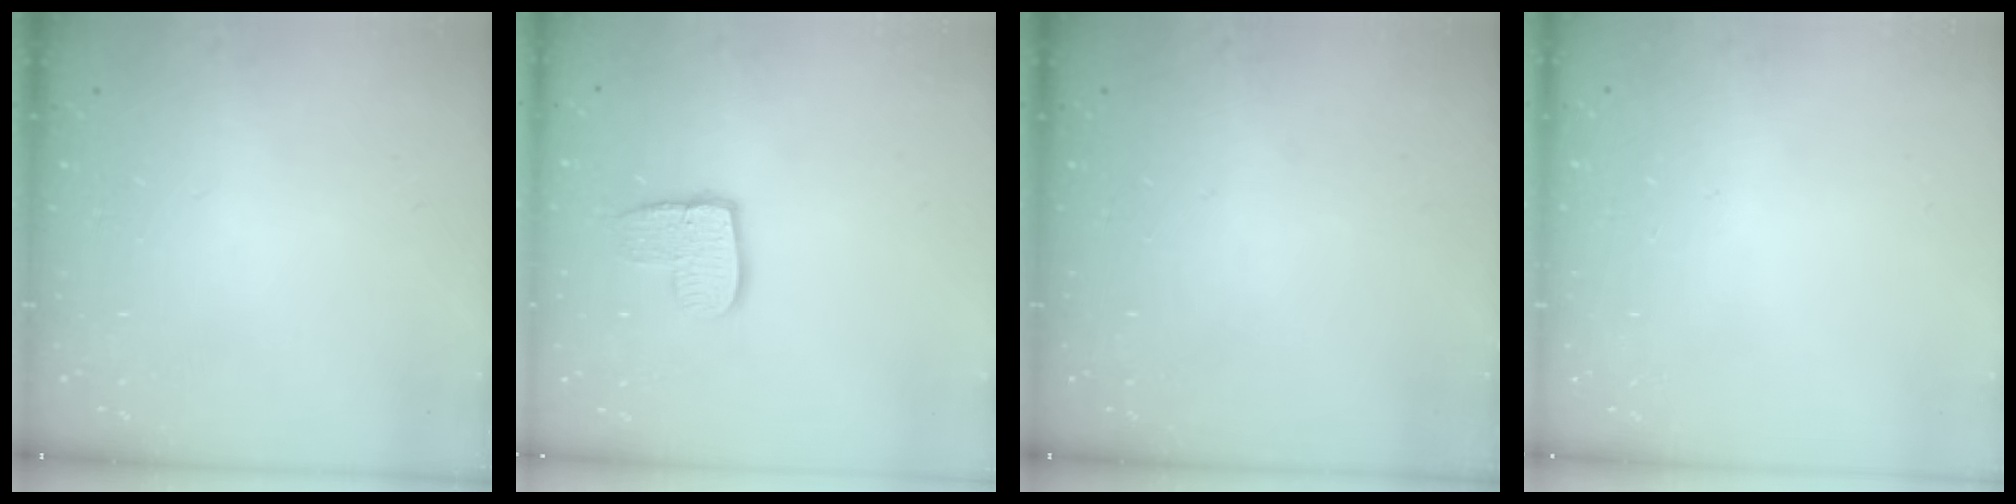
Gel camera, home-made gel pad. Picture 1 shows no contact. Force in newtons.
{"total": 9.2, "press": 9.2, "slide": 0.6}
{"total": 0.0}
{"total": 0.0}